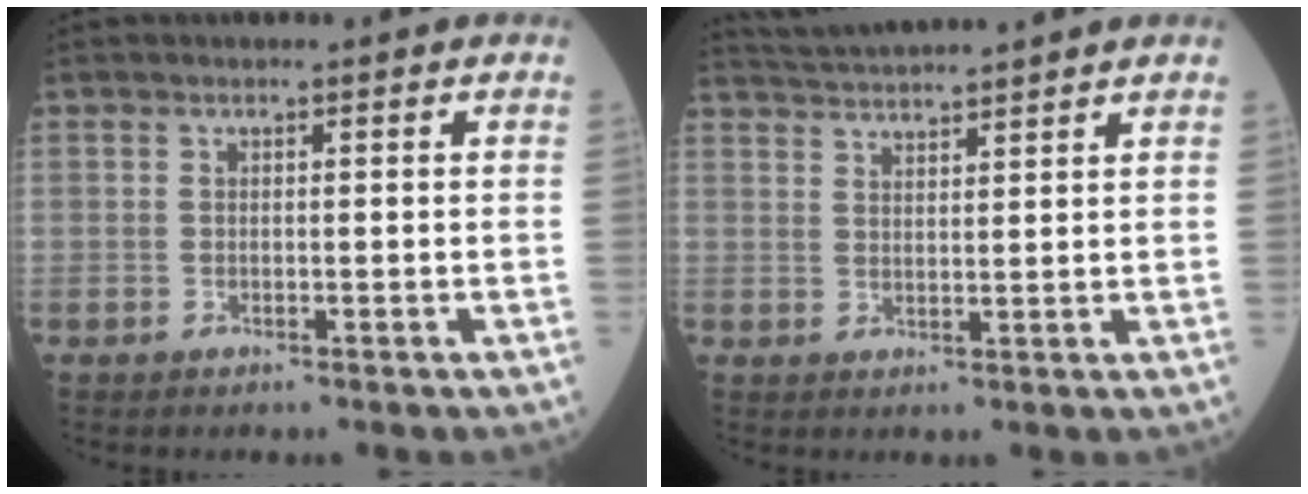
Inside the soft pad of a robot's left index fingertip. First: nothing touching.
{"total": 7.5, "force": [7.1, -0.9, 2.1], "torque": [-0.045, 0.029, 0.117]}